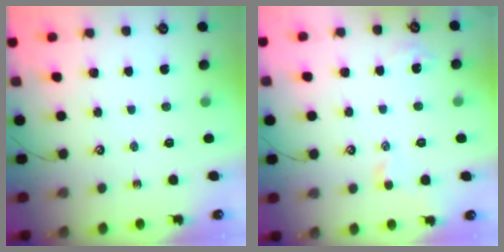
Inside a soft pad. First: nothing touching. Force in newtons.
{"total": 3.8, "press": 3.7, "slide": 0.8}